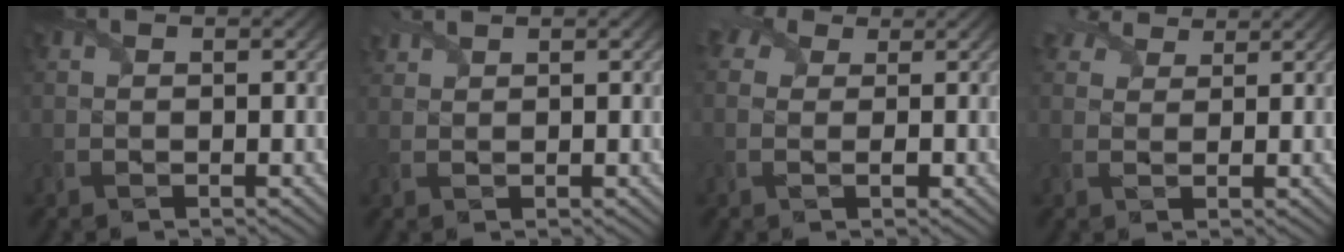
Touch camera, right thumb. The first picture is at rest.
{"total": 1.6, "force": [1.5, 0.3, 0.4], "torque": [-0.017, 0.007, 0.037]}
{"total": 4.6, "force": [0.8, 3.4, 3.0], "torque": [-0.065, 0.009, 0.008]}
{"total": 3.6, "force": [3.0, 1.7, 1.2], "torque": [-0.030, 0.009, 0.051]}